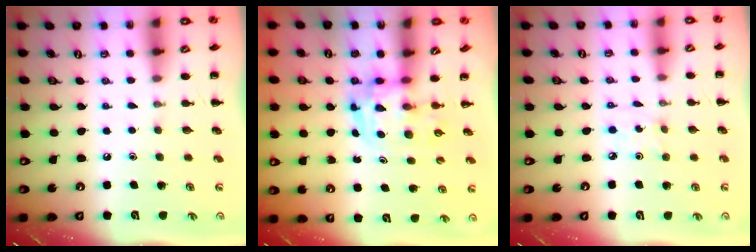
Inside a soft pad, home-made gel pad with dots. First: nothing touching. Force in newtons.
{"total": 3.6, "press": 3.5, "slide": 0.6}
{"total": 2.5, "press": 2.3, "slide": 0.9}